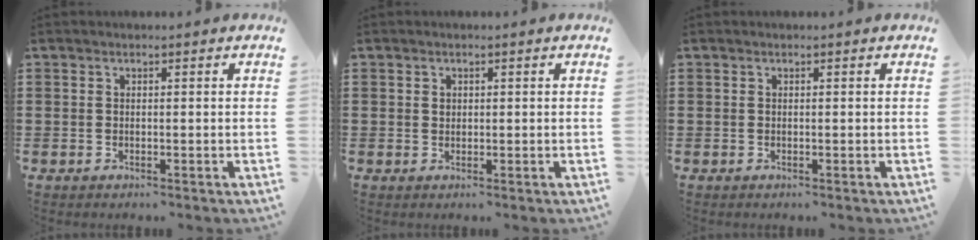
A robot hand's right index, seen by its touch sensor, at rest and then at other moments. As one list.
[{"total": 0.6, "force": [0.3, 0.4, 0.2], "torque": [-0.005, 0.004, 0.006]}, {"total": 0.0}]